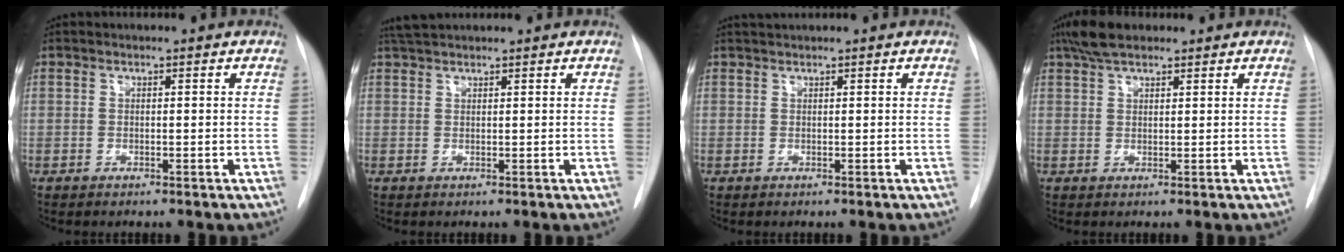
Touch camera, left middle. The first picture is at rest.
{"total": 3.3, "force": [3.1, 0.4, 1.2], "torque": [-0.024, 0.025, 0.057]}
{"total": 1.2, "force": [1.1, -0.3, 0.3], "torque": [-0.007, 0.010, 0.027]}
{"total": 5.0, "force": [3.9, 1.7, 2.7], "torque": [-0.061, 0.017, 0.072]}